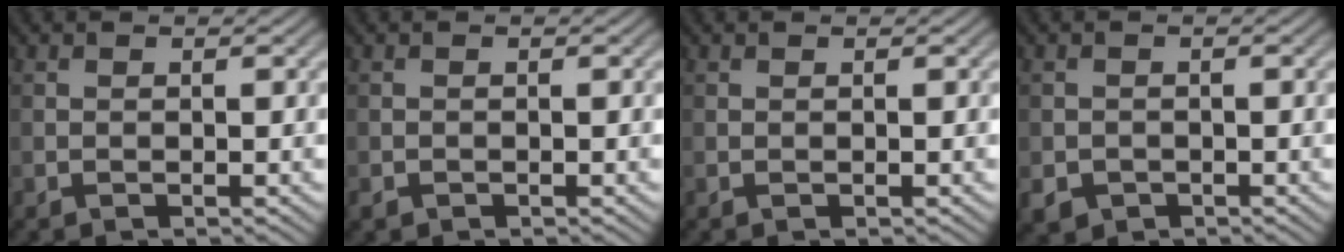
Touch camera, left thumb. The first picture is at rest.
{"total": 0.8, "force": [-0.6, 0.6, 0.2], "torque": [-0.004, -0.003, -0.013]}
{"total": 0.0}
{"total": 2.3, "force": [-1.1, 1.9, 0.7], "torque": [-0.016, -0.010, -0.025]}